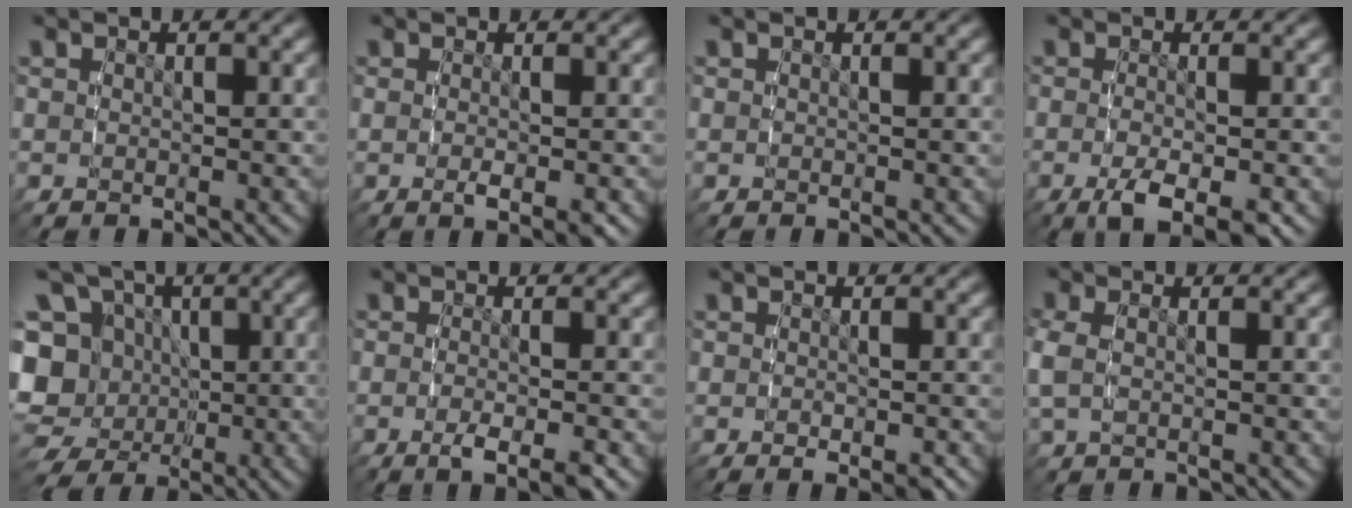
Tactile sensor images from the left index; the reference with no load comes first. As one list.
[{"total": 2.1, "force": [-0.6, 0.4, 1.9], "torque": [-0.036, -0.006, -0.007]}, {"total": 0.0}, {"total": 5.3, "force": [-2.8, 1.8, 4.2], "torque": [-0.080, -0.028, -0.032]}, {"total": 16.1, "force": [-1.1, 14.2, 7.6], "torque": [-0.176, -0.043, -0.021]}, {"total": 3.7, "force": [-1.7, 0.8, 3.1], "torque": [-0.056, -0.012, -0.026]}, {"total": 1.3, "force": [-0.7, 0.3, 1.1], "torque": [-0.020, -0.005, -0.008]}, {"total": 2.4, "force": [-0.1, 1.9, 1.6], "torque": [-0.063, -0.005, 0.002]}]